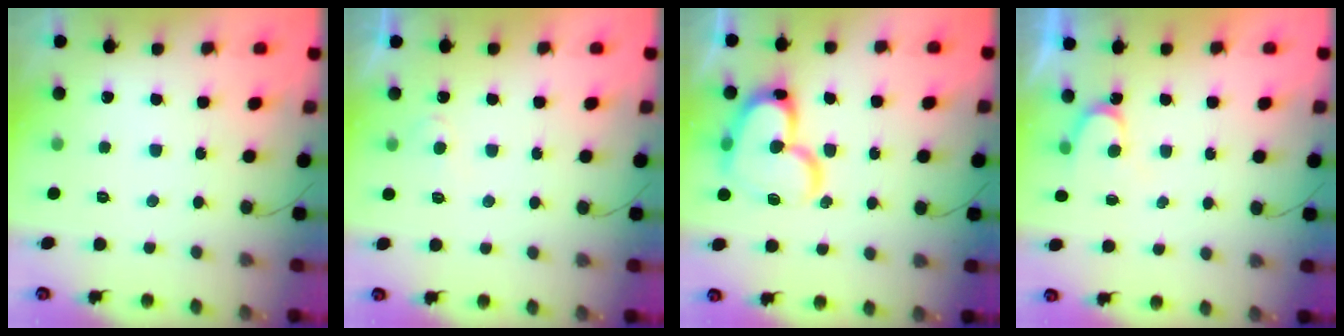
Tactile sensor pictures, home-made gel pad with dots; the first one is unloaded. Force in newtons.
{"total": 4.4, "press": 4.4, "slide": 0.5}
{"total": 18.2, "press": 18.1, "slide": 2.1}
{"total": 3.9, "press": 3.9, "slide": 0.4}